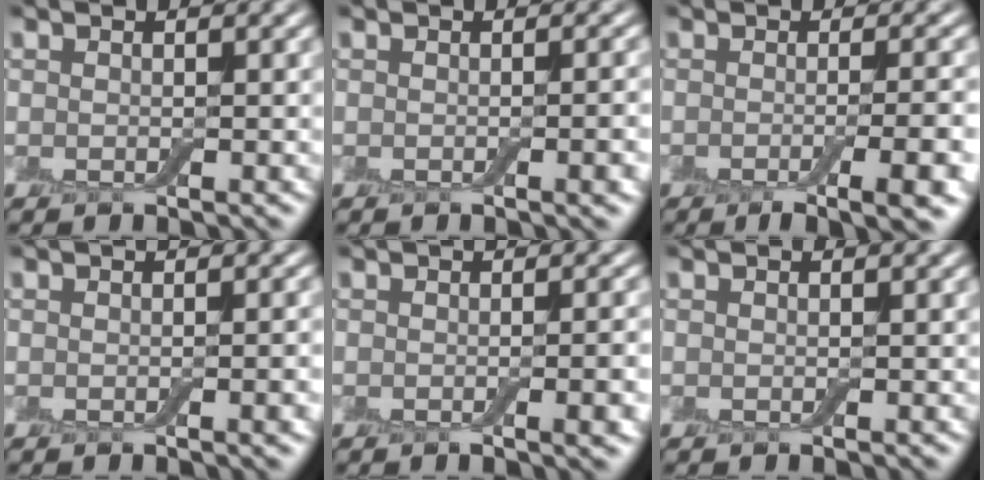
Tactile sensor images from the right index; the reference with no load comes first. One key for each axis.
{"total": 2.2, "fx": -0.5, "fy": 0.5, "fz": 2.1, "tx": -0.020, "ty": 0.002, "tz": -0.005}
{"total": 7.2, "fx": -3.2, "fy": 2.1, "fz": 6.1, "tx": -0.066, "ty": -0.008, "tz": -0.042}
{"total": 1.9, "fx": -0.4, "fy": 0.4, "fz": 1.8, "tx": -0.018, "ty": 0.000, "tz": -0.004}
{"total": 3.4, "fx": -0.7, "fy": 0.9, "fz": 3.1, "tx": -0.032, "ty": -0.001, "tz": -0.010}
{"total": 0.0}